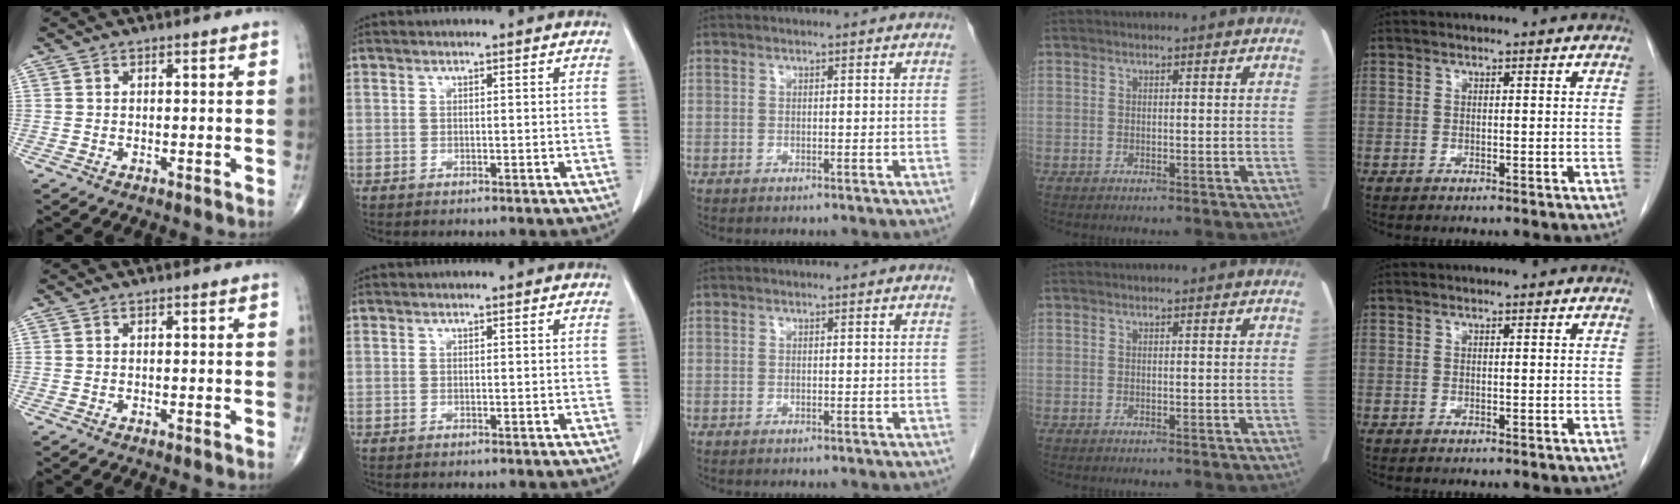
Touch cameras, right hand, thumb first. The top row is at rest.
{}